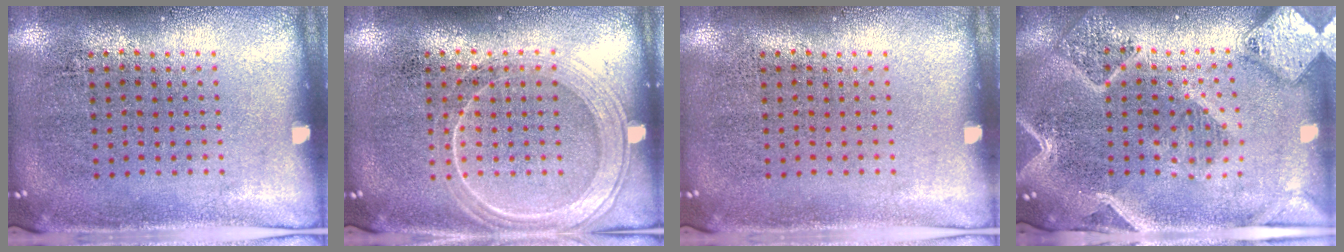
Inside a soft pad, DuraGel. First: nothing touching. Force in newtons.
{"total": 2.4, "press": 2.4, "slide": 0.4}
{"total": 0.0}
{"total": 2.9, "press": 2.5, "slide": 1.5}